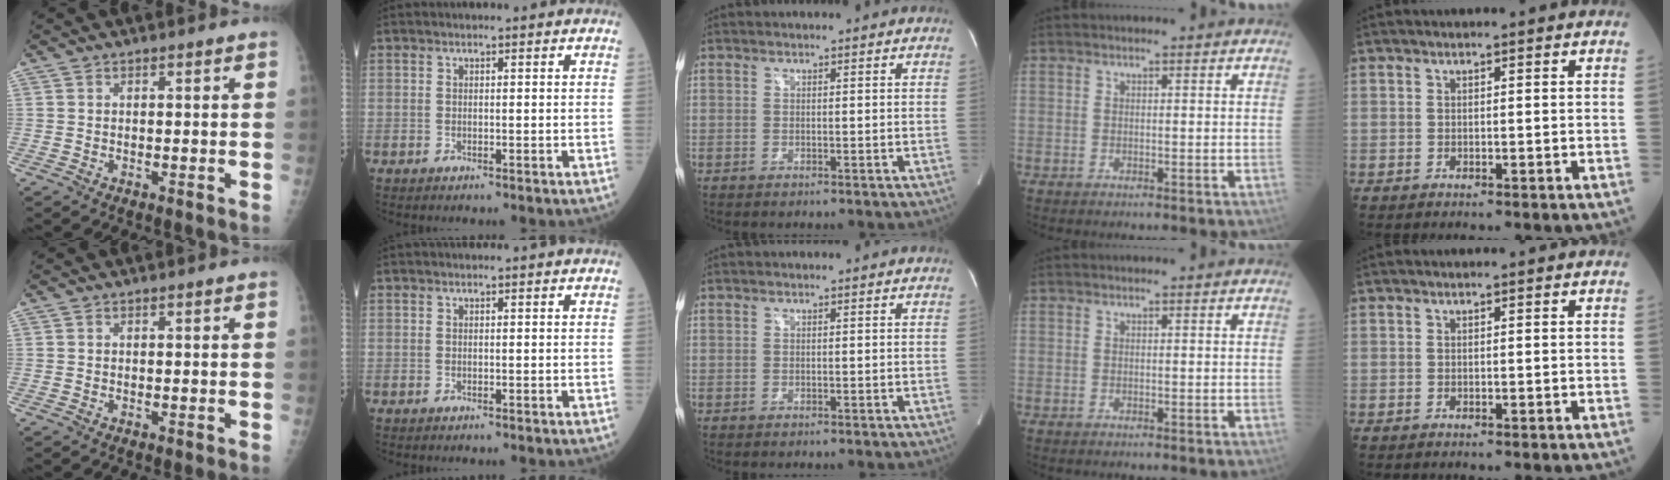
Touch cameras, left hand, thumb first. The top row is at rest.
{}